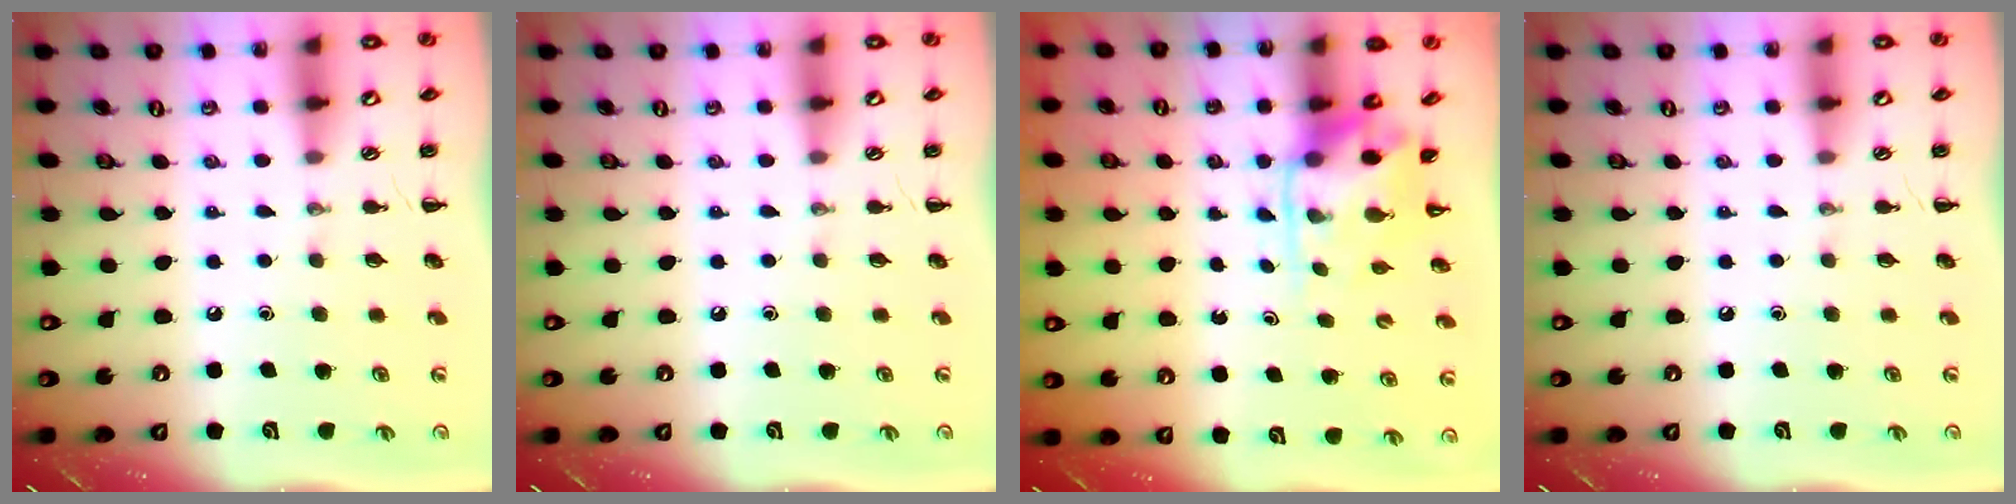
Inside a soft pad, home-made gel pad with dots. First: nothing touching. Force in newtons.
{"total": 0.0}
{"total": 3.5, "press": 3.4, "slide": 0.8}
{"total": 0.0}